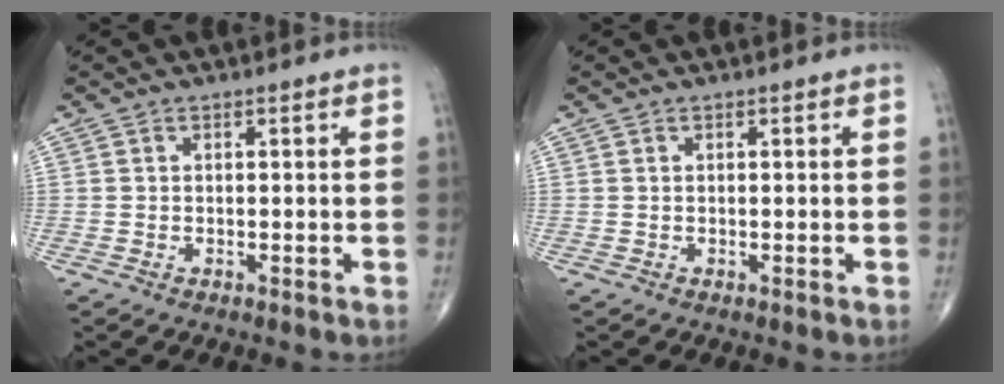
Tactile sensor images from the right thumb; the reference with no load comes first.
{"total": 0.0}